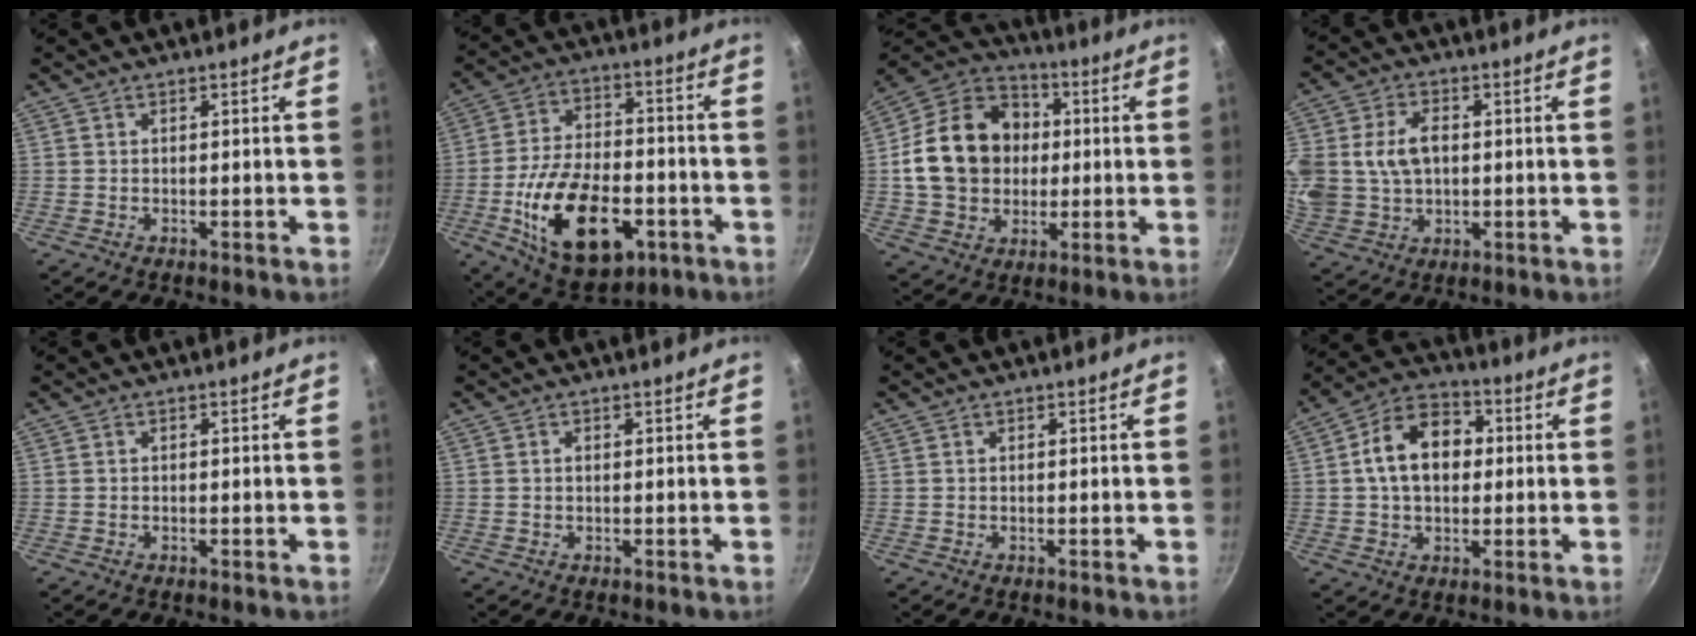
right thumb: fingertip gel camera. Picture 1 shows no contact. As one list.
[{"total": 21.0, "force": [-6.8, 11.9, 15.9], "torque": [-0.258, 0.027, -0.101]}, {"total": 19.2, "force": [1.0, 15.6, 11.1], "torque": [-0.163, 0.028, 0.014]}, {"total": 16.4, "force": [1.8, 12.3, 10.7], "torque": [-0.234, 0.029, 0.039]}, {"total": 0.0}, {"total": 0.7, "force": [0.1, 0.5, 0.5], "torque": [-0.007, 0.003, 0.001]}, {"total": 0.0}, {"total": 11.5, "force": [1.1, 8.1, 8.0], "torque": [-0.098, 0.027, 0.001]}]